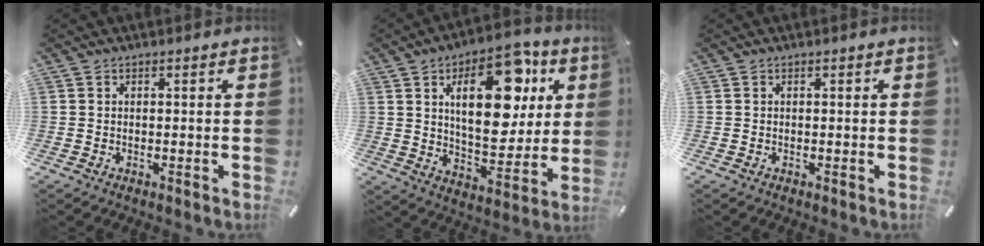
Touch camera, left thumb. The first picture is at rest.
{"total": 21.3, "force": [8.1, 11.3, 16.0], "torque": [-0.235, -0.030, 0.126]}
{"total": 0.0}